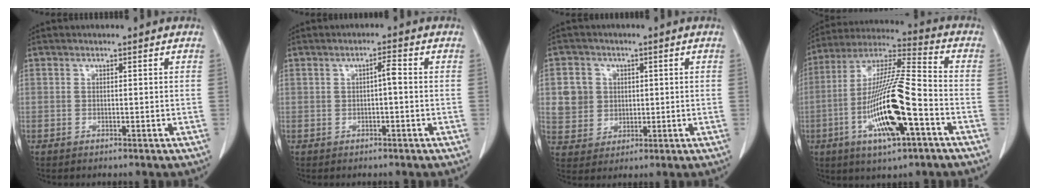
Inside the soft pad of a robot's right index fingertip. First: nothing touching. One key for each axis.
{"total": 1.8, "fx": -0.1, "fy": 0.3, "fz": 1.7, "tx": -0.027, "ty": 0.006, "tz": -0.003}
{"total": 6.4, "fx": 1.3, "fy": 6.1, "fz": 1.4, "tx": -0.031, "ty": 0.016, "tz": 0.032}
{"total": 17.9, "fx": -5.9, "fy": 2.4, "fz": 16.7, "tx": -0.333, "ty": -0.008, "tz": -0.103}